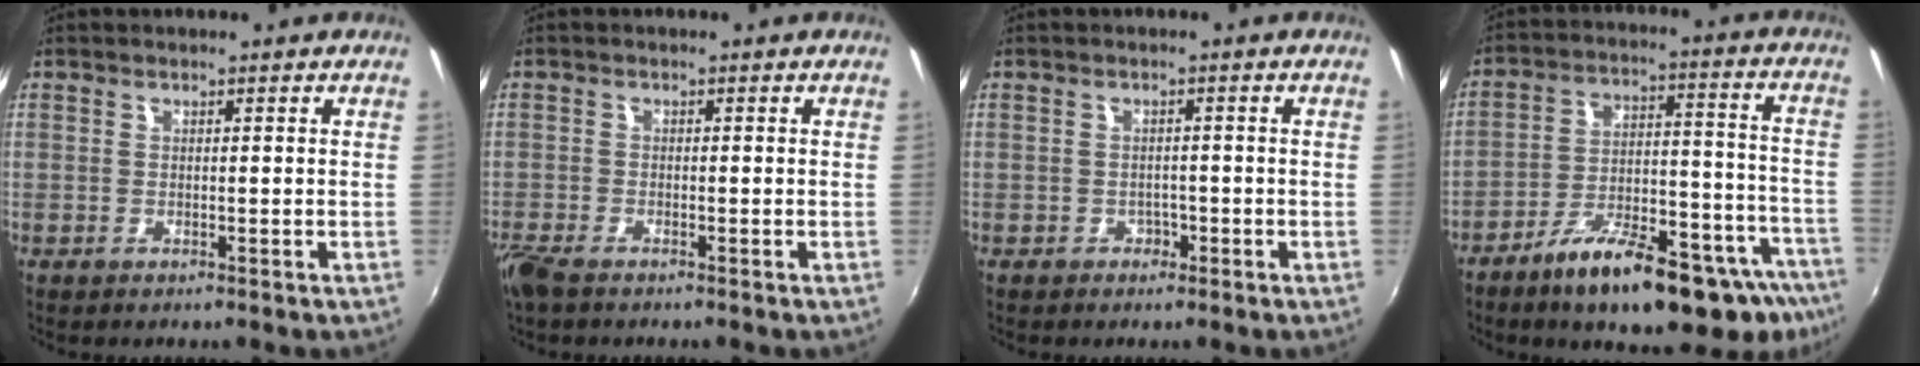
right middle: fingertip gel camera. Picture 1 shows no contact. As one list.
[{"total": 4.1, "force": [-3.2, 1.1, 2.2], "torque": [-0.059, -0.016, -0.067]}, {"total": 2.0, "force": [-1.1, 1.6, 0.3], "torque": [-0.006, 0.001, -0.014]}, {"total": 24.1, "force": [-17.5, 7.2, 14.9], "torque": [-0.197, -0.004, -0.244]}]